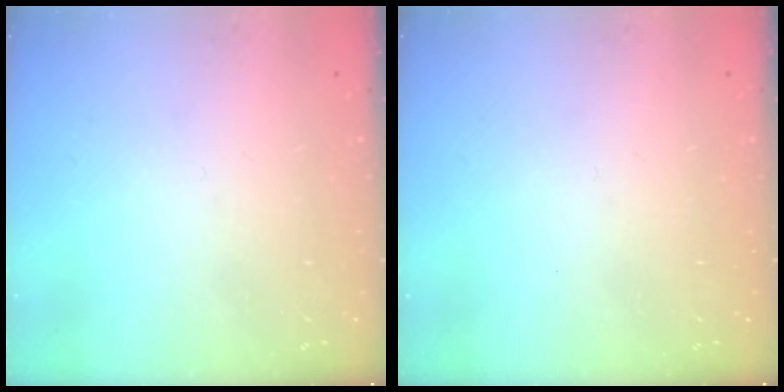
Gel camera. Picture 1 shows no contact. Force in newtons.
{"total": 0.0}